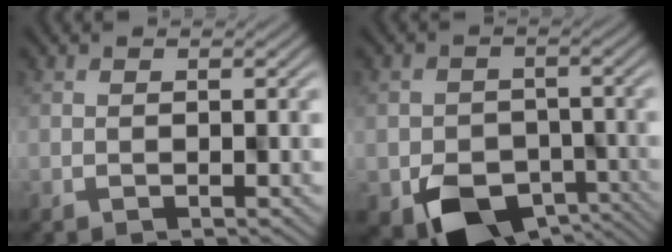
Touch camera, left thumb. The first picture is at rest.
{"total": 9.1, "force": [-4.4, 6.3, 4.8], "torque": [-0.087, -0.039, -0.057]}